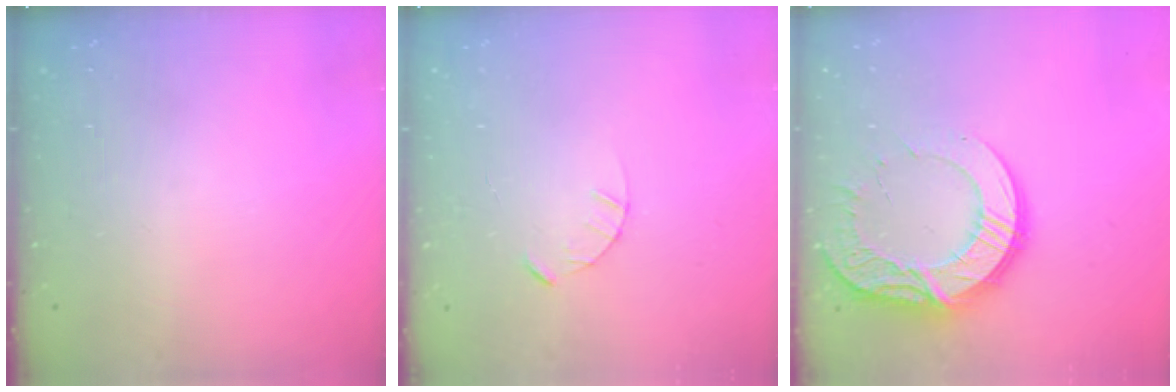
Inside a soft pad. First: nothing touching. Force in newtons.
{"total": 2.4, "press": 2.4, "slide": 0.3}
{"total": 15.6, "press": 15.5, "slide": 1.2}